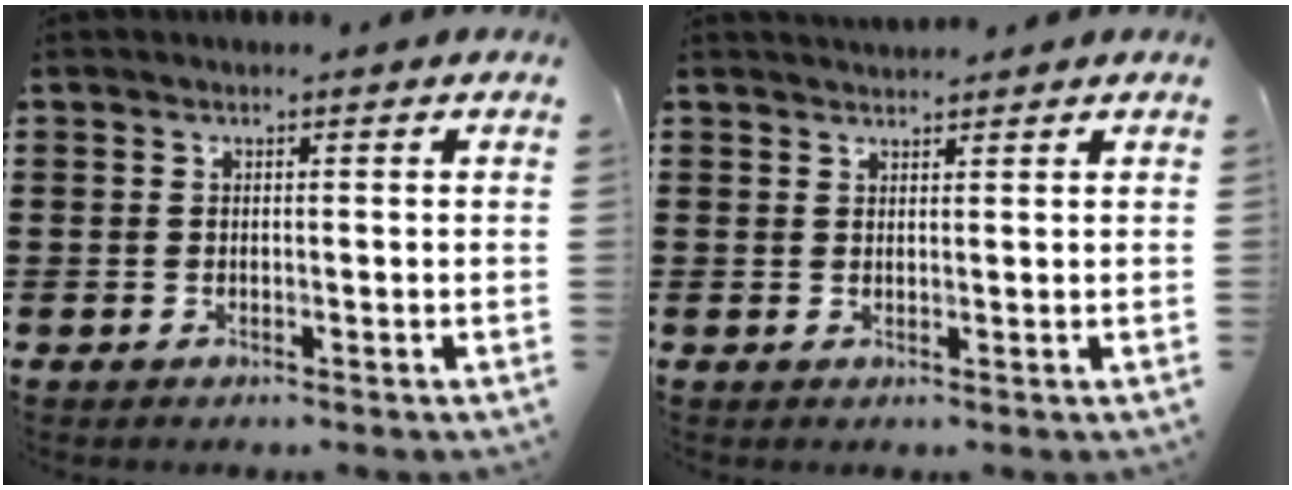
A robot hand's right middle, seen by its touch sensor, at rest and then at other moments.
{"total": 1.4, "force": [1.4, 0.0, -0.1], "torque": [-0.002, 0.000, 0.027]}